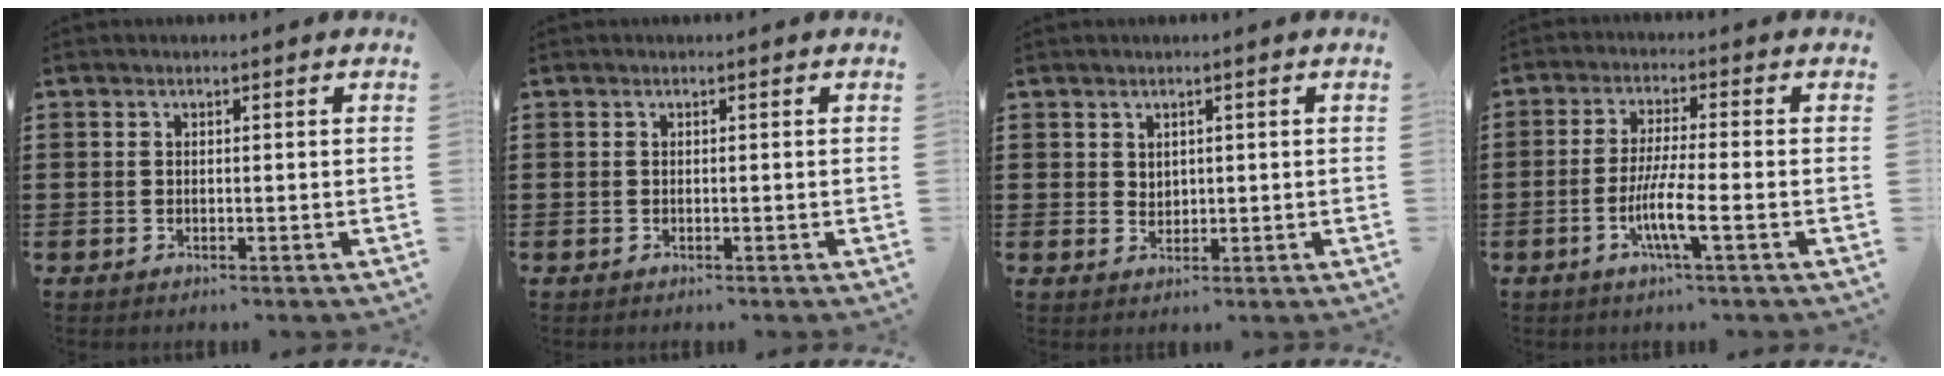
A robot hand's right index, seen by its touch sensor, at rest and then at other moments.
{"total": 0.0}
{"total": 1.6, "force": [1.1, 1.1, 0.3], "torque": [-0.008, 0.004, 0.022]}
{"total": 6.5, "force": [-2.3, 0.5, 6.1], "torque": [-0.123, -0.012, -0.046]}